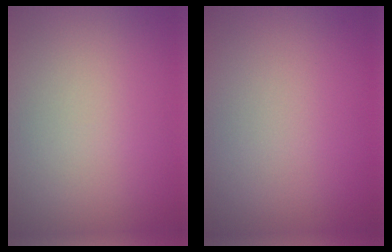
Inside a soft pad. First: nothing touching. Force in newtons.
{"total": 0.0}